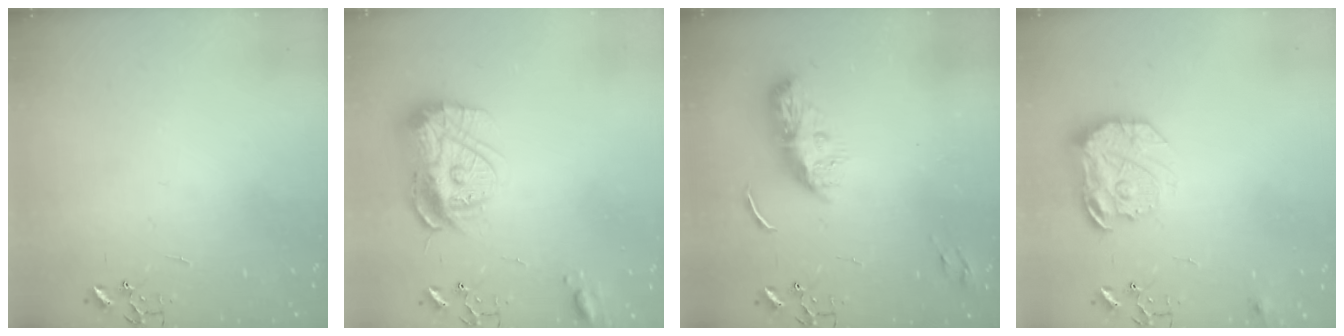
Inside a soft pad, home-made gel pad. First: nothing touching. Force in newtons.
{"total": 14.9, "press": 14.9, "slide": 1.4}
{"total": 9.4, "press": 9.4, "slide": 0.4}
{"total": 16.2, "press": 16.1, "slide": 1.4}